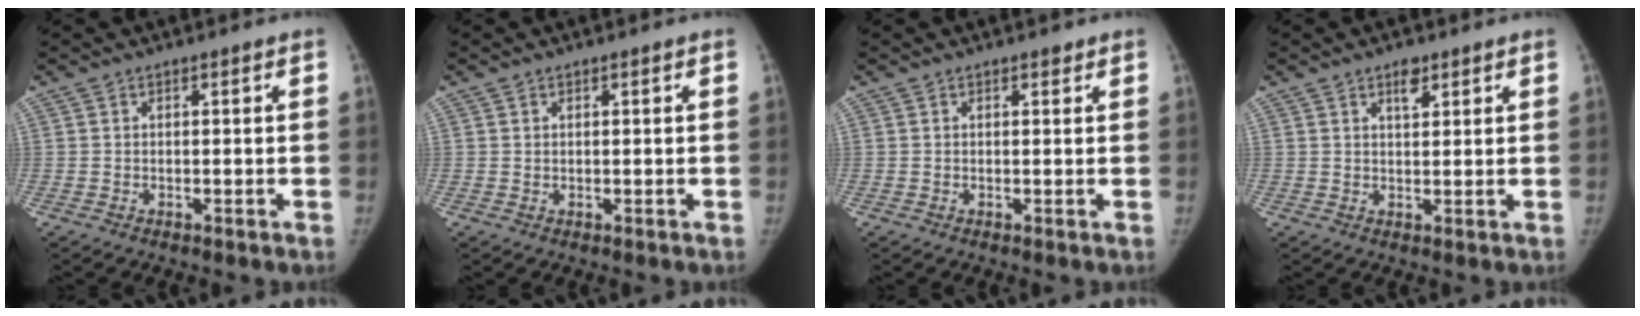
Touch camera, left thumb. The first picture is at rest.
{"total": 0.0}
{"total": 0.8, "force": [0.6, 0.4, 0.4], "torque": [-0.002, -0.004, 0.006]}
{"total": 2.9, "force": [1.8, 1.4, 1.8], "torque": [-0.016, -0.010, 0.029]}